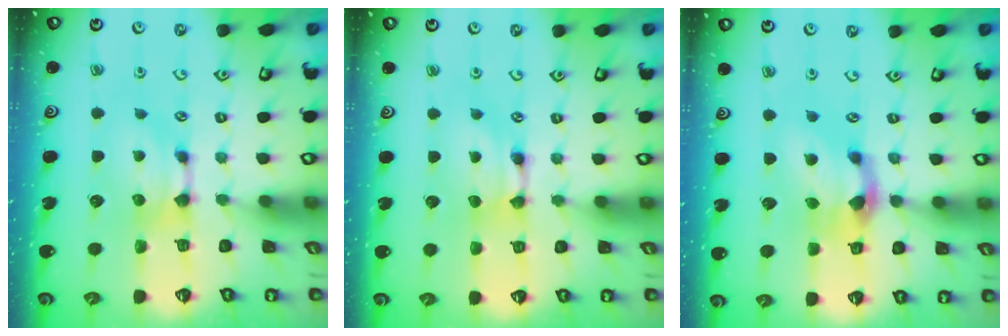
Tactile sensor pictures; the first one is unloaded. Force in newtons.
{"total": 1.8, "press": 1.8, "slide": 0.1}
{"total": 4.0, "press": 3.5, "slide": 2.1}